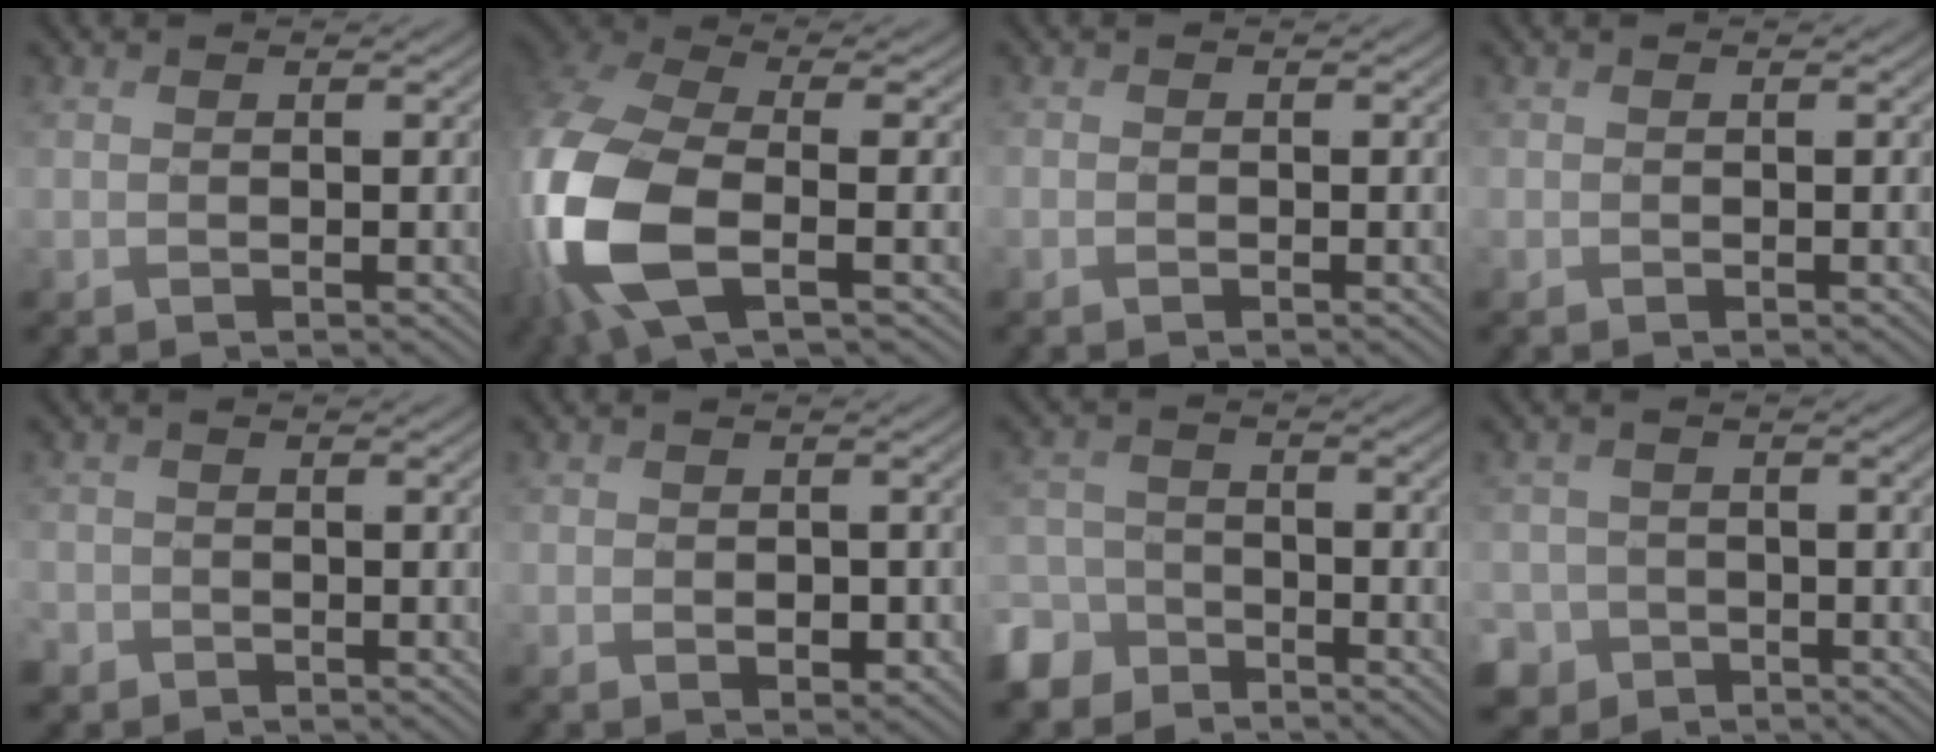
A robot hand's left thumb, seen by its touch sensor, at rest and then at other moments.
{"total": 14.9, "force": [-3.5, 7.1, 12.7], "torque": [-0.348, -0.034, -0.061]}
{"total": 0.0}
{"total": 0.0}
{"total": 2.5, "force": [-1.4, 2.1, 0.2], "torque": [-0.008, -0.006, -0.033]}
{"total": 2.4, "force": [-0.2, 2.1, 1.1], "torque": [-0.015, -0.007, 0.002]}
{"total": 6.6, "force": [-4.7, 4.1, 2.0], "torque": [-0.055, -0.007, -0.110]}
{"total": 5.5, "force": [-2.5, 4.8, 0.8], "torque": [-0.031, -0.012, -0.063]}